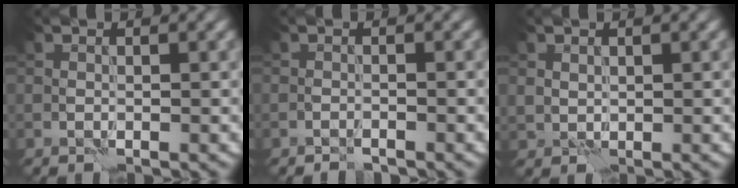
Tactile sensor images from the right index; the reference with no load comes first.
{"total": 0.7, "force": [-0.7, 0.0, 0.1], "torque": [0.001, 0.002, -0.016]}
{"total": 0.8, "force": [0.6, 0.5, 0.1], "torque": [-0.003, 0.003, 0.014]}